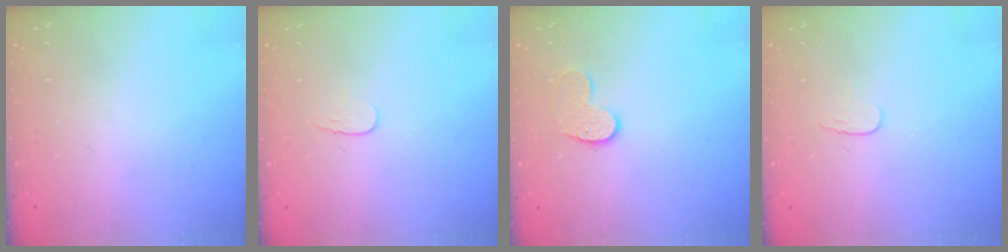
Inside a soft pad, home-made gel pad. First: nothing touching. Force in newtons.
{"total": 3.7, "press": 3.7, "slide": 0.4}
{"total": 8.3, "press": 8.3, "slide": 0.4}
{"total": 3.7, "press": 3.7, "slide": 0.4}